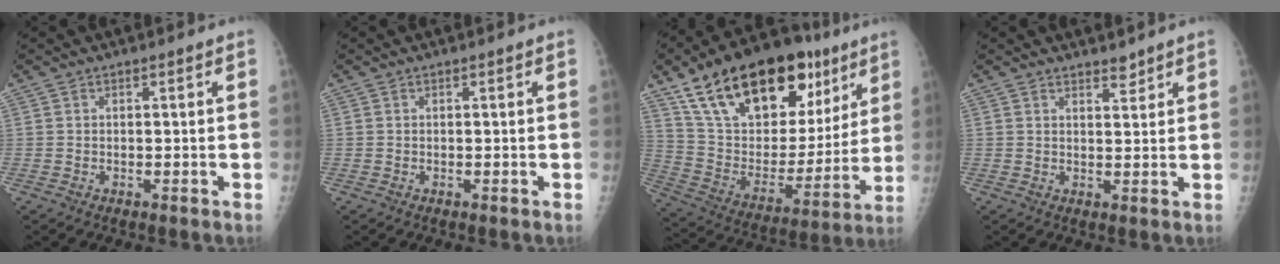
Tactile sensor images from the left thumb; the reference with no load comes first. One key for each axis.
{"total": 0.0}
{"total": 30.8, "fx": 17.3, "fy": 15.4, "fz": 20.3, "tx": -0.293, "ty": -0.015, "tz": 0.290}
{"total": 2.2, "fx": 1.9, "fy": 0.7, "fz": 0.7, "tx": 0.001, "ty": -0.016, "tz": 0.029}